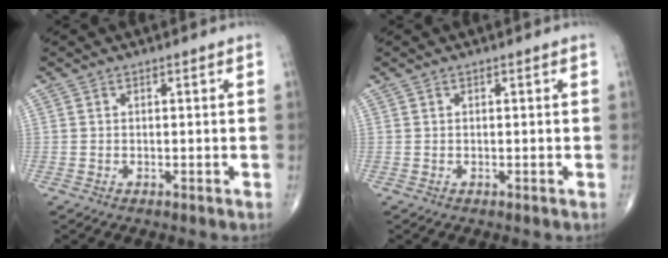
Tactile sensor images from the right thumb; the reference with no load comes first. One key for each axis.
{"total": 0.0}